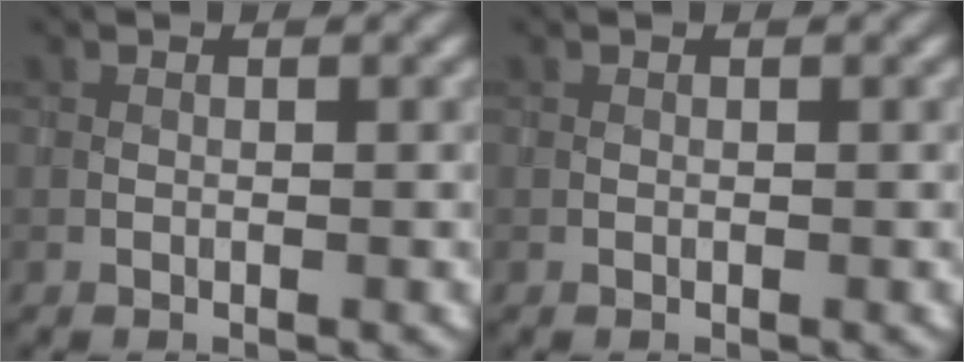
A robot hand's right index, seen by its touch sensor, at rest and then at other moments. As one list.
[{"total": 0.0}]